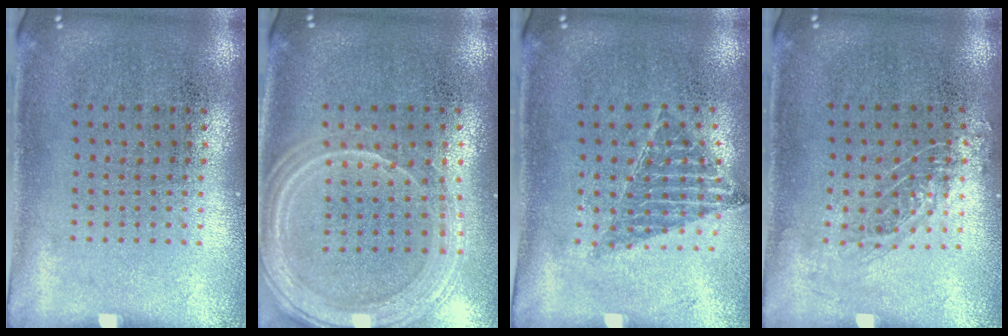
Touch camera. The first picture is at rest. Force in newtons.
{"total": 1.4, "press": 1.4, "slide": 0.2}
{"total": 0.8, "press": 0.8, "slide": 0.1}
{"total": 0.9, "press": 0.9, "slide": 0.3}